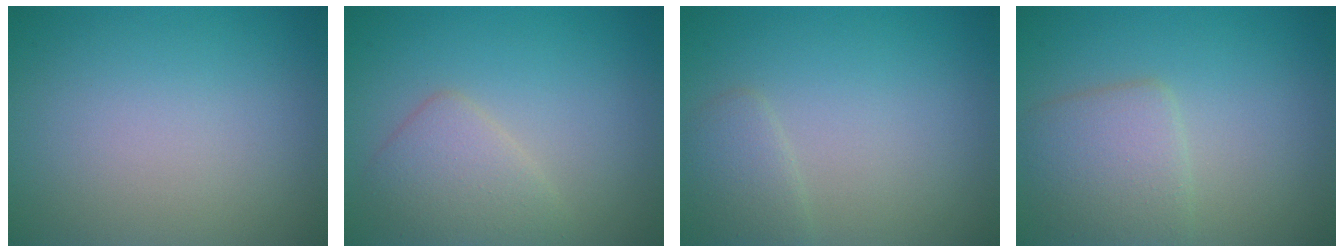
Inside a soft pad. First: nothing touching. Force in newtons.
{"total": 3.1, "press": 3.1, "slide": 0.2}
{"total": 1.7, "press": 1.7, "slide": 0.0}
{"total": 3.6, "press": 3.6, "slide": 0.1}